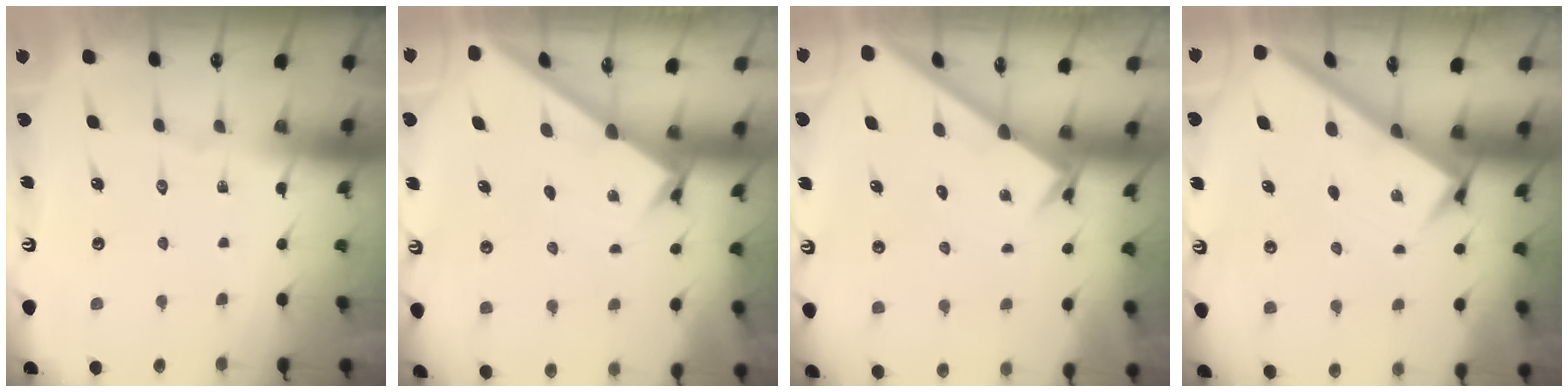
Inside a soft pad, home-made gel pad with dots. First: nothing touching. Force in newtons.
{"total": 1.8, "press": 1.8, "slide": 0.2}
{"total": 2.3, "press": 2.2, "slide": 0.2}
{"total": 2.8, "press": 2.8, "slide": 0.3}